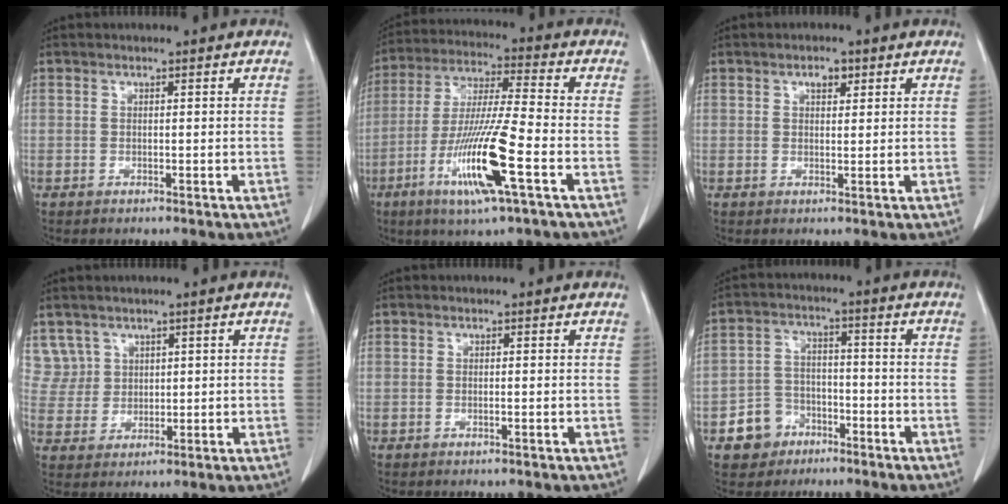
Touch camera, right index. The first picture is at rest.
{"total": 15.3, "force": [-6.0, 0.6, 14.0], "torque": [-0.282, -0.022, -0.110]}
{"total": 2.7, "force": [1.4, 1.5, 1.8], "torque": [-0.035, 0.004, 0.024]}
{"total": 6.3, "force": [3.3, 5.3, -0.1], "torque": [0.004, 0.019, 0.076]}
{"total": 0.6, "force": [-0.2, 0.2, 0.5], "torque": [-0.014, 0.000, -0.002]}
{"total": 7.3, "force": [-3.9, 6.0, 1.6], "torque": [-0.032, 0.021, -0.060]}